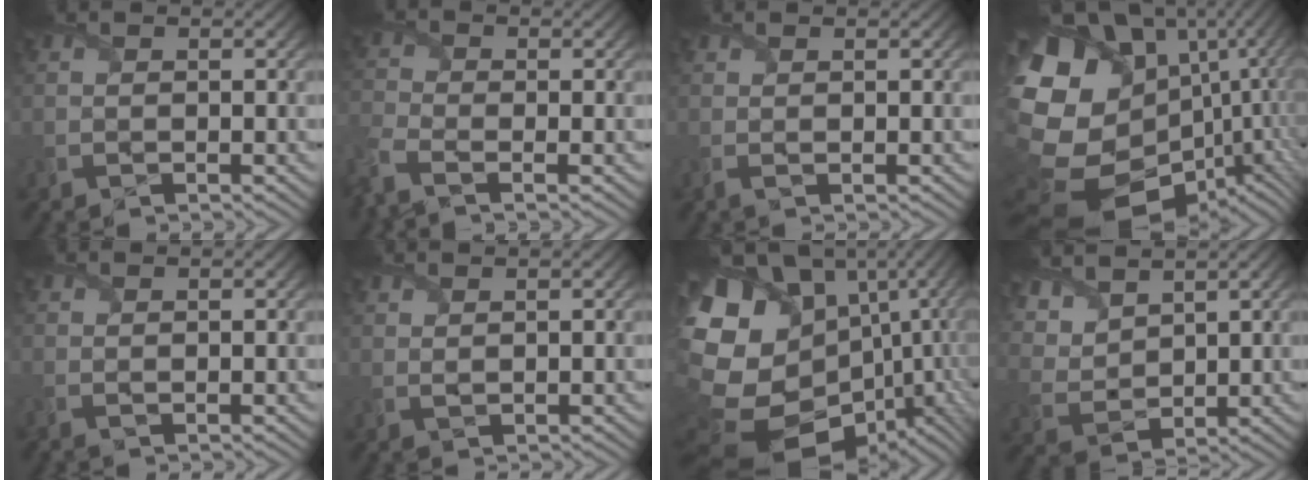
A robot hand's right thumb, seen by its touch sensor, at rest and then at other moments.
{"total": 4.7, "force": [-2.7, 2.3, 3.1], "torque": [-0.088, -0.013, -0.071]}
{"total": 0.7, "force": [0.3, 0.3, 0.6], "torque": [-0.017, 0.002, 0.004]}
{"total": 20.1, "force": [3.2, 15.5, 12.5], "torque": [-0.294, -0.033, 0.110]}
{"total": 0.8, "force": [-0.1, 0.5, 0.6], "torque": [-0.020, -0.002, -0.004]}
{"total": 1.1, "force": [1.1, 0.1, 0.1], "torque": [-0.007, 0.004, 0.023]}
{"total": 19.7, "force": [0.9, 15.7, 11.9], "torque": [-0.275, -0.025, 0.062]}
{"total": 7.1, "force": [5.1, 3.5, 3.4], "torque": [-0.115, 0.011, 0.101]}